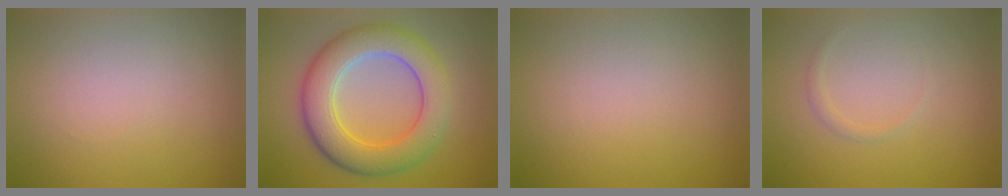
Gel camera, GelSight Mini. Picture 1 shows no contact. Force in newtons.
{"total": 7.6, "press": 7.6, "slide": 0.5}
{"total": 0.0}
{"total": 0.7, "press": 0.7, "slide": 0.1}